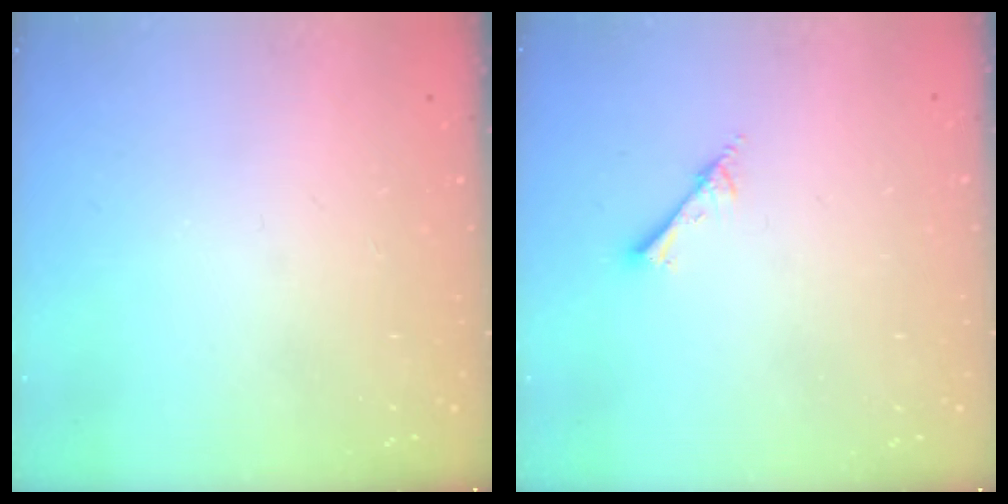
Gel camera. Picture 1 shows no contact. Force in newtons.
{"total": 2.2, "press": 2.2, "slide": 0.3}